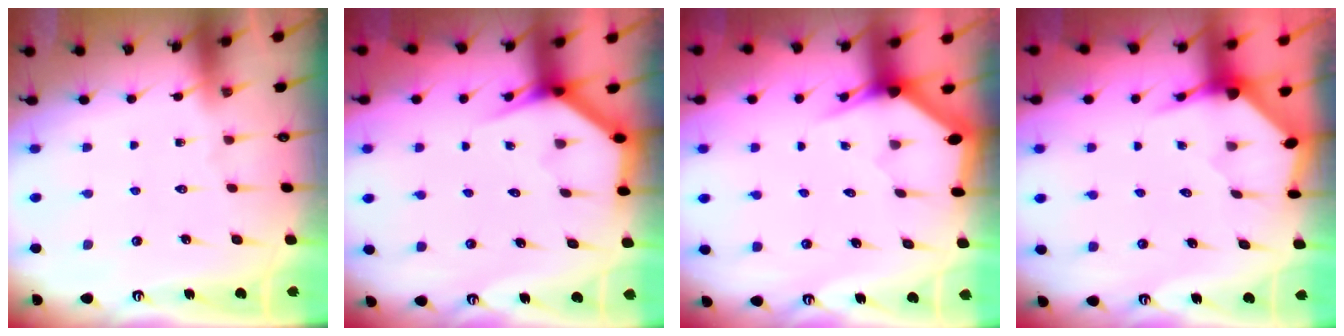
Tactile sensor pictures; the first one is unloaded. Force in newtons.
{"total": 3.5, "press": 3.5, "slide": 0.3}
{"total": 3.1, "press": 3.1, "slide": 0.0}
{"total": 3.7, "press": 3.6, "slide": 0.4}